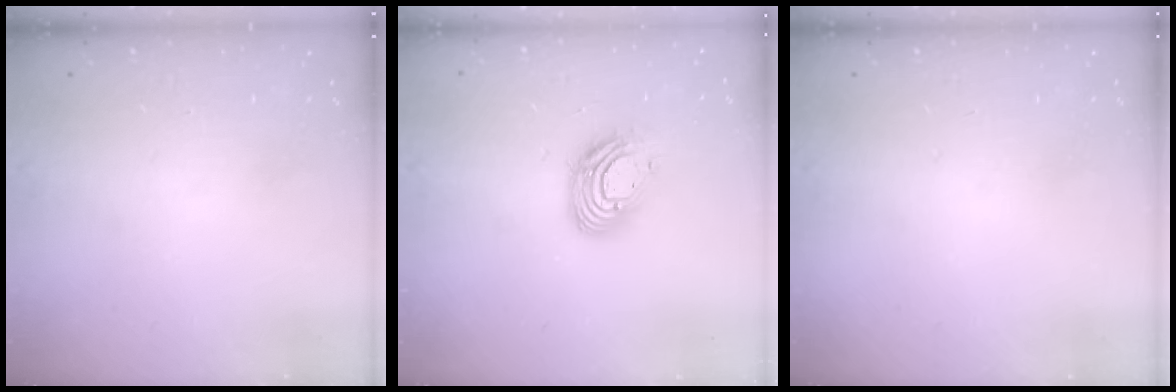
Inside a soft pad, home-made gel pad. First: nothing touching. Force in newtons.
{"total": 13.9, "press": 13.9, "slide": 1.2}
{"total": 0.0}